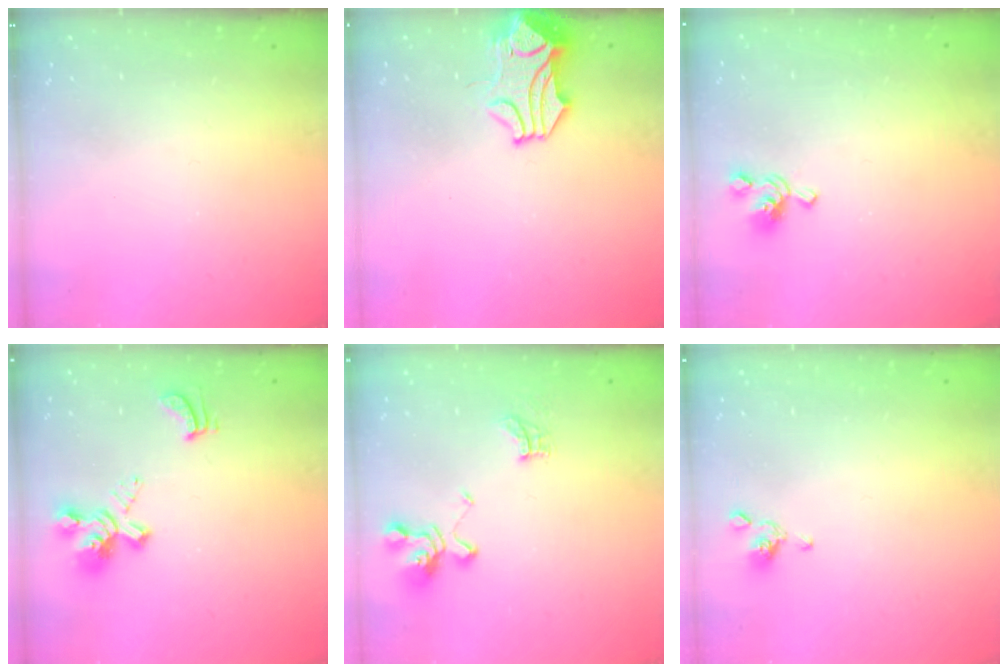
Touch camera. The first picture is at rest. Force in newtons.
{"total": 1.6, "press": 0.8, "slide": 1.3}
{"total": 2.8, "press": 2.6, "slide": 0.8}
{"total": 4.1, "press": 3.6, "slide": 2.0}
{"total": 7.2, "press": 7.1, "slide": 1.2}
{"total": 2.4, "press": 2.3, "slide": 0.8}